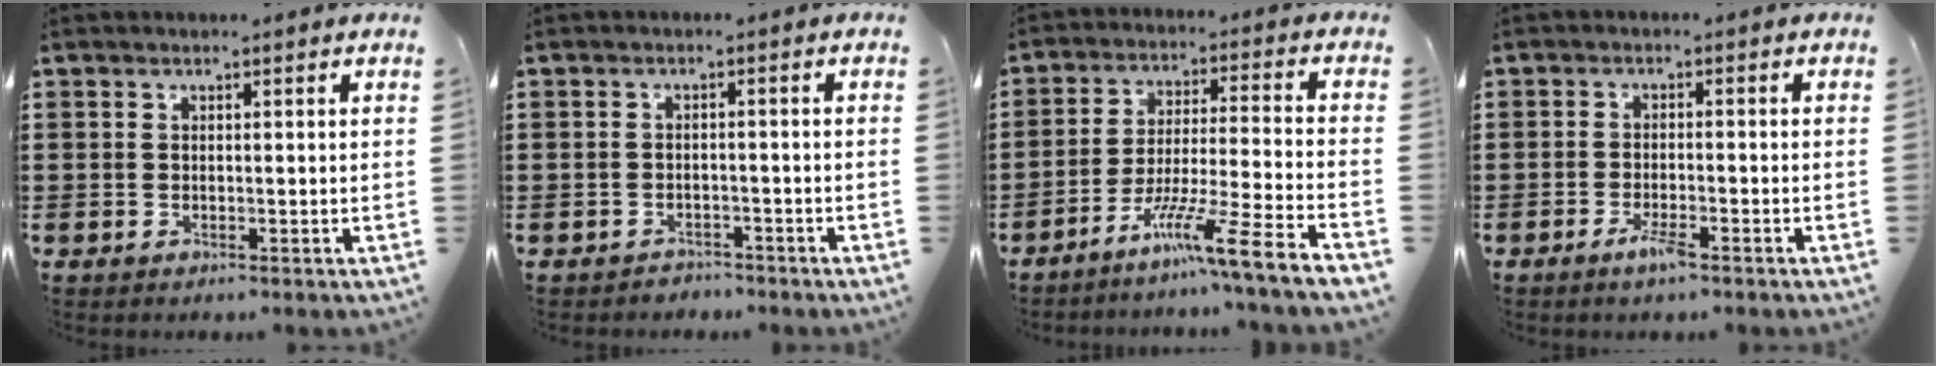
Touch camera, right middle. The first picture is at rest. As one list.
[{"total": 1.6, "force": [-1.6, 0.4, -0.1], "torque": [-0.006, 0.001, -0.036]}, {"total": 9.2, "force": [-6.9, -0.9, 6.0], "torque": [-0.111, -0.008, -0.137]}, {"total": 2.9, "force": [-1.7, 0.5, 2.3], "torque": [-0.044, -0.001, -0.033]}]